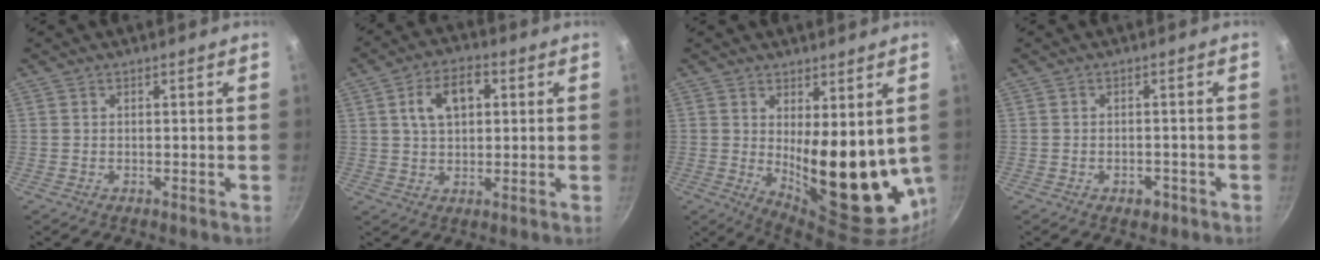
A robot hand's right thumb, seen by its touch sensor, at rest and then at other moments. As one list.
[{"total": 8.8, "force": [2.3, 5.5, 6.5], "torque": [-0.087, 0.010, 0.035]}, {"total": 17.1, "force": [1.8, 6.7, 15.6], "torque": [-0.191, -0.047, 0.048]}, {"total": 2.9, "force": [-1.6, 1.8, 1.6], "torque": [-0.015, 0.012, -0.015]}]